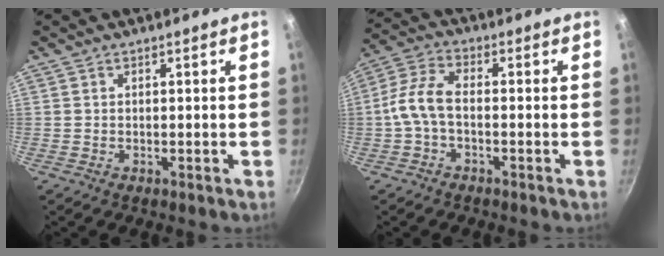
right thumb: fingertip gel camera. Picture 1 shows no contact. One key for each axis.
{"total": 7.2, "fx": -1.1, "fy": 3.7, "fz": 6.1, "tx": -0.134, "ty": 0.025, "tz": -0.031}